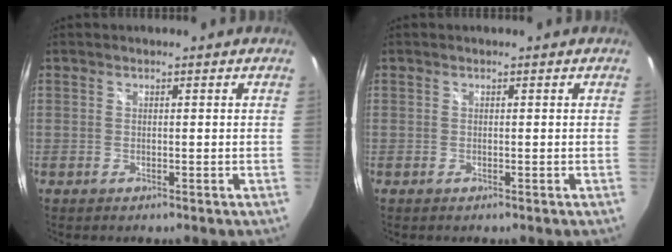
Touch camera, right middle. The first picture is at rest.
{"total": 0.0}